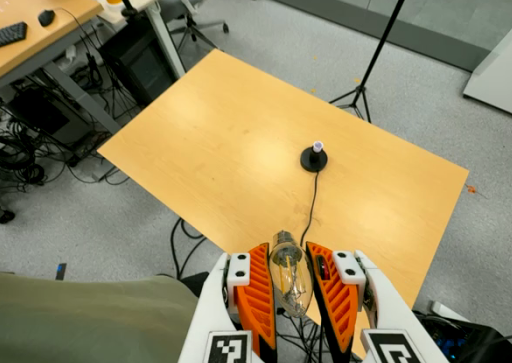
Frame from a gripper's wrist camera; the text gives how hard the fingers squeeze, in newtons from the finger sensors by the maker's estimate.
{"total": 15.2, "left": 15.0, "right": 15.4}